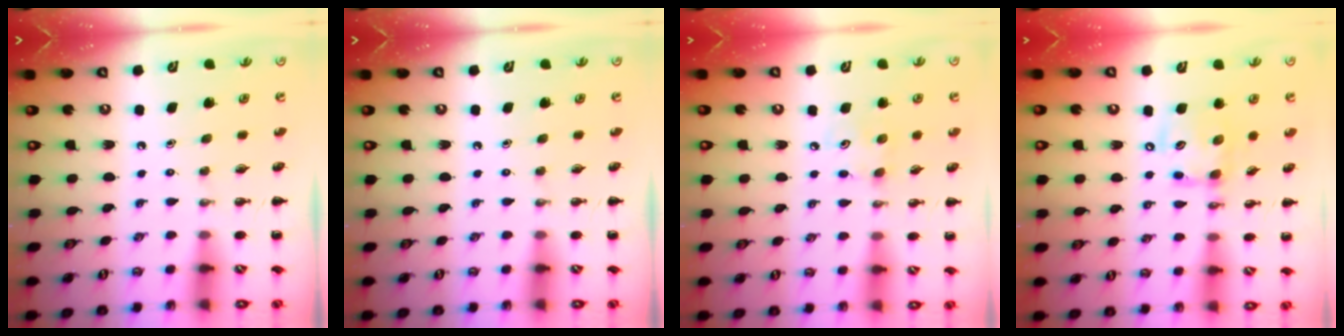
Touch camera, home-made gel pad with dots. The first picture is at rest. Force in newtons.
{"total": 0.0}
{"total": 4.2, "press": 4.0, "slide": 1.0}
{"total": 11.9, "press": 11.8, "slide": 1.6}